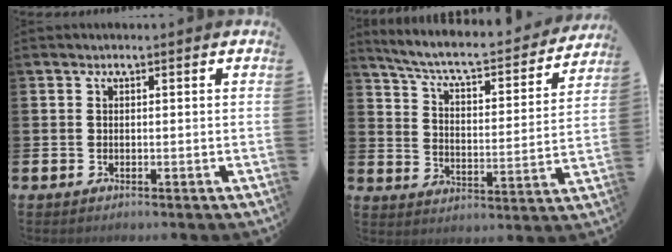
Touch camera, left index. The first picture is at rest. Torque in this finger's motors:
{"motor_torque": [0.89, -1.25, 0.60, 0.12]}